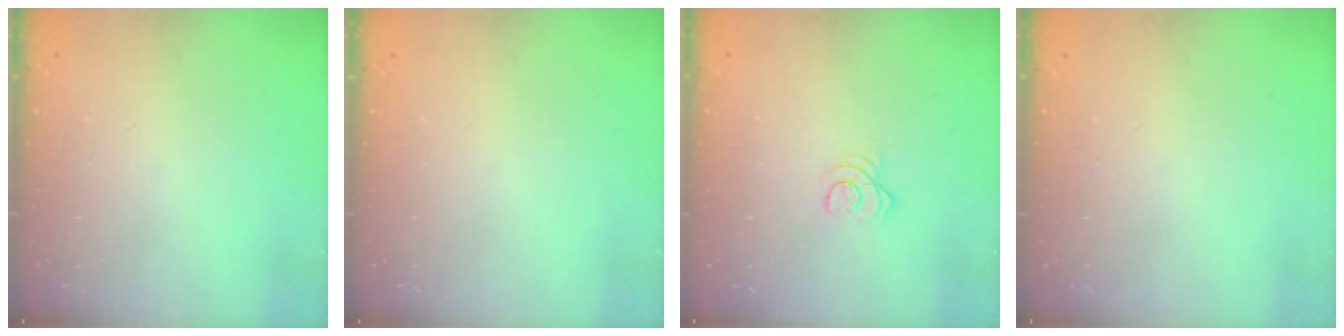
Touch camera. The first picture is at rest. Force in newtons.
{"total": 0.0}
{"total": 3.3, "press": 3.3, "slide": 0.4}
{"total": 0.0}